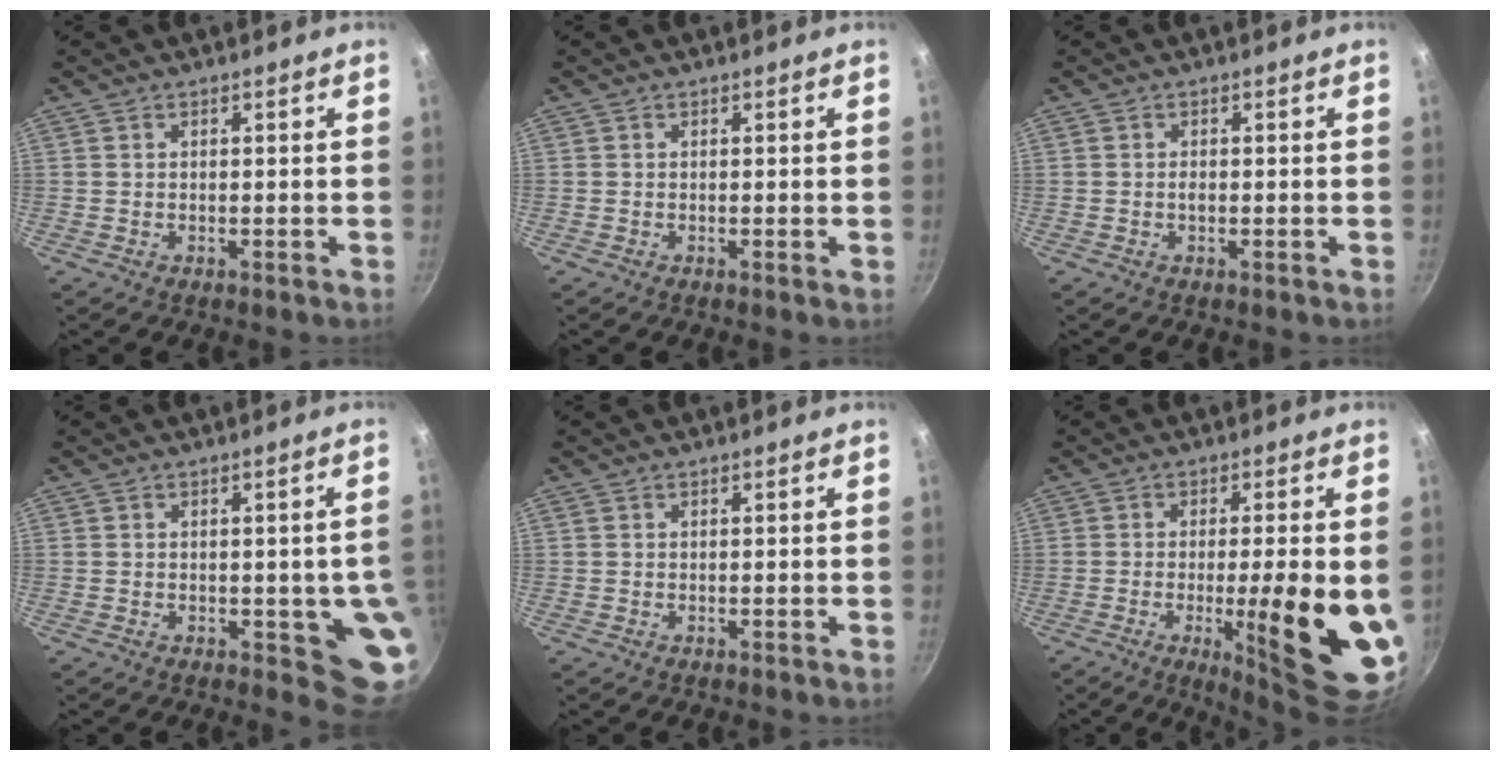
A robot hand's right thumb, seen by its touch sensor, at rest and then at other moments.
{"total": 0.0}
{"total": 0.9, "force": [-0.2, 0.5, 0.7], "torque": [-0.012, 0.003, -0.004]}
{"total": 8.3, "force": [-1.2, 3.7, 7.3], "torque": [-0.056, -0.008, -0.014]}
{"total": 0.0}
{"total": 16.0, "force": [-2.6, 3.2, 15.4], "torque": [-0.206, -0.008, -0.030]}